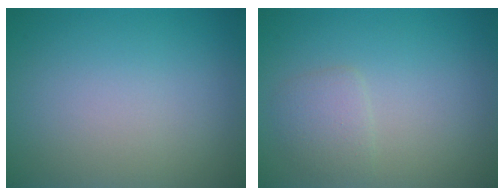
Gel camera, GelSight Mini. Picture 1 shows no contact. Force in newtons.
{"total": 1.7, "press": 1.7, "slide": 0.0}